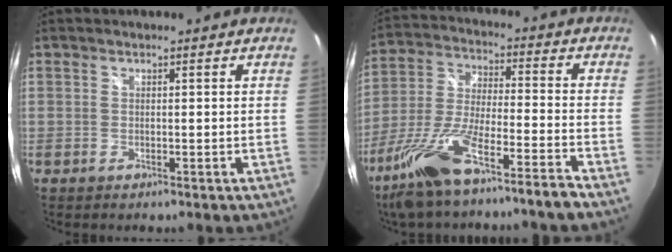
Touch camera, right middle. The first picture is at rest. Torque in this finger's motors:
{"motor_torque": [1.24, -0.90, 0.71, 0.21]}